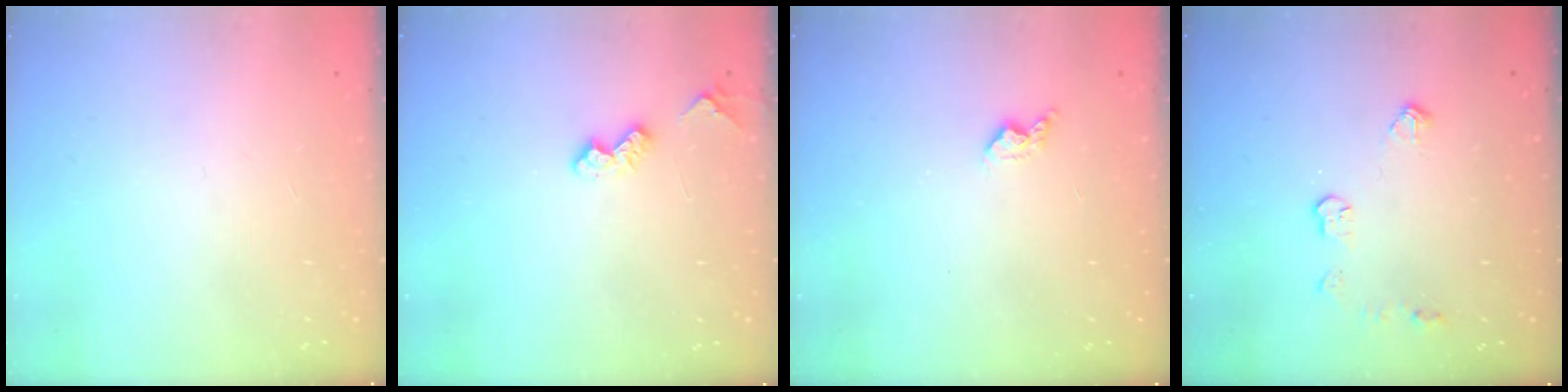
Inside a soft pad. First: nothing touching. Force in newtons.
{"total": 4.9, "press": 4.9, "slide": 0.7}
{"total": 4.4, "press": 4.4, "slide": 0.8}
{"total": 6.2, "press": 6.2, "slide": 0.3}